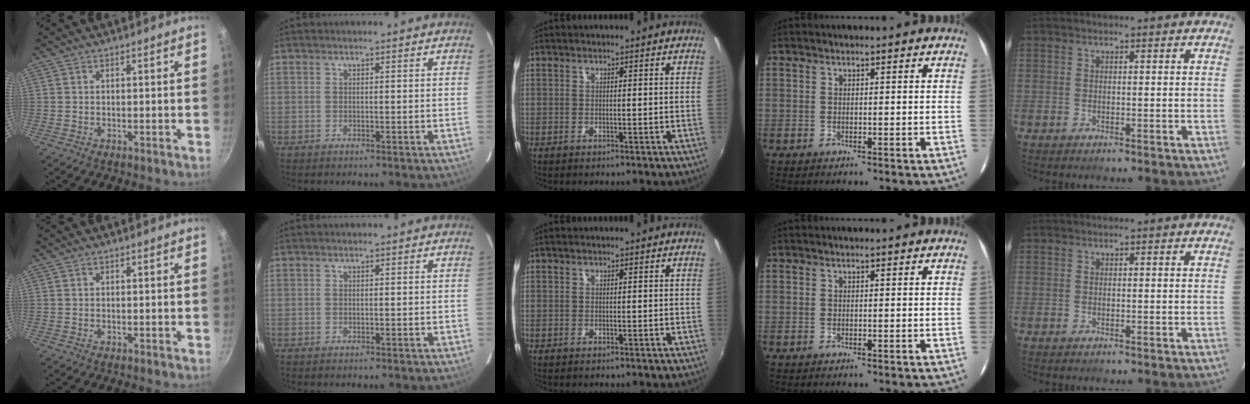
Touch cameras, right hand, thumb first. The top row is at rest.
{}